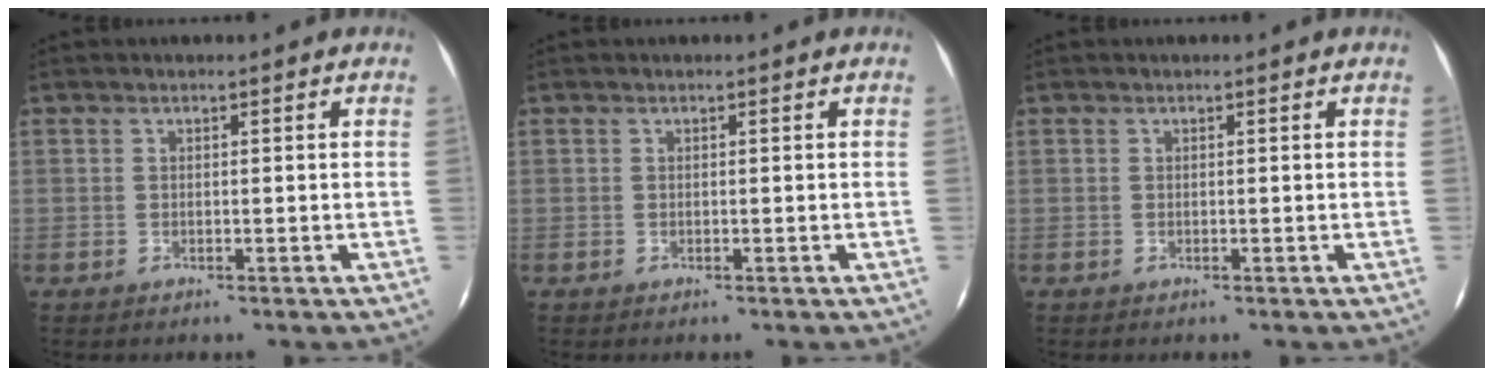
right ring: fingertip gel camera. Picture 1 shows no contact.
{"total": 0.0}
{"total": 0.0}